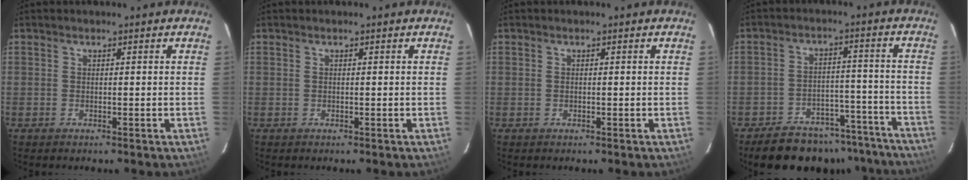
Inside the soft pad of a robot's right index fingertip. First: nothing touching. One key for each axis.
{"total": 0.0}
{"total": 0.0}
{"total": 18.9, "fx": -16.2, "fy": 8.0, "fz": 5.4, "tx": -0.106, "ty": 0.051, "tz": -0.193}